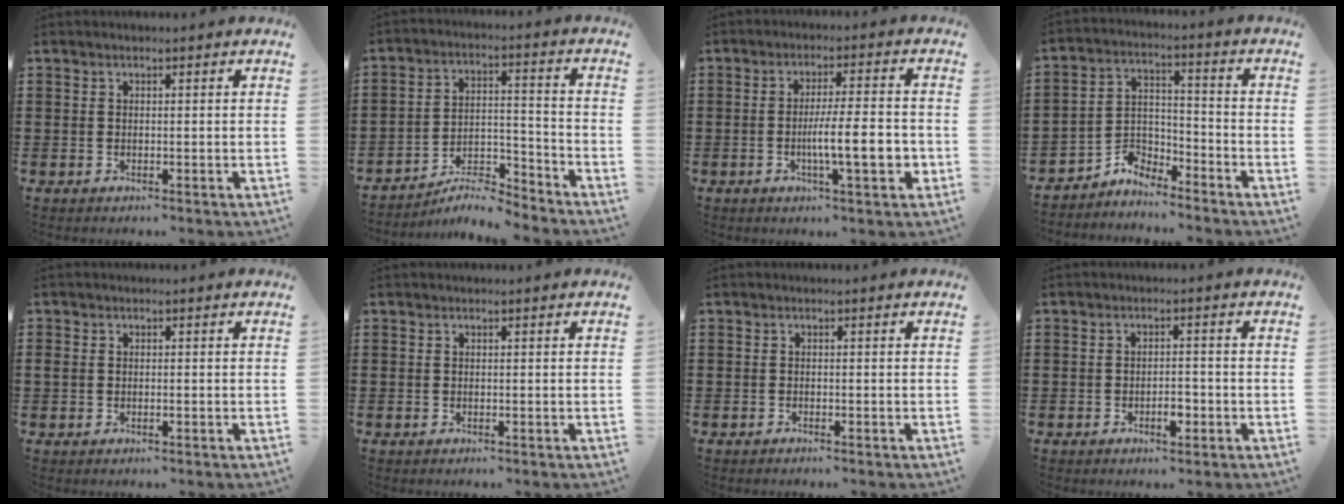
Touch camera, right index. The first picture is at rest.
{"total": 7.4, "force": [-6.9, 1.2, 2.4], "torque": [-0.039, 0.017, -0.132]}
{"total": 9.0, "force": [-2.0, 1.6, 8.7], "torque": [-0.134, -0.003, -0.033]}
{"total": 4.4, "force": [-4.1, 1.4, 0.3], "torque": [-0.016, 0.001, -0.088]}
{"total": 1.0, "force": [-0.2, 0.7, 0.6], "torque": [-0.014, 0.003, -0.006]}
{"total": 0.0}
{"total": 0.5, "force": [-0.5, 0.0, 0.1], "torque": [-0.002, -0.002, -0.011]}
{"total": 3.0, "force": [-1.3, 1.3, 2.4], "torque": [-0.043, 0.005, -0.024]}